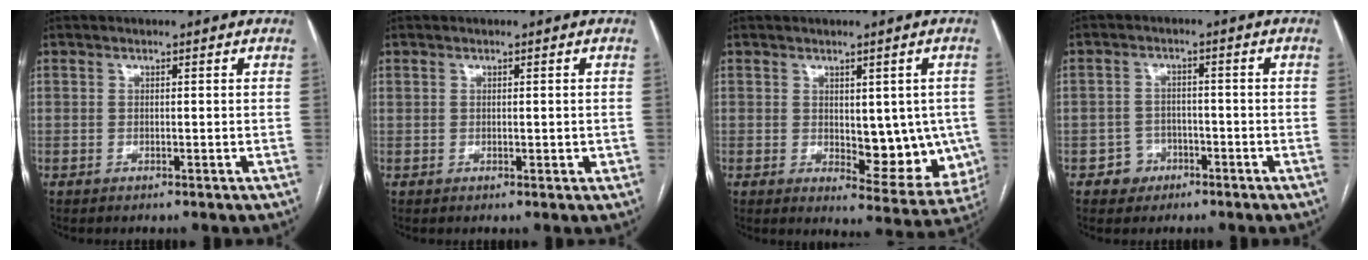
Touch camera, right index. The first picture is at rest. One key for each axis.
{"total": 1.3, "fx": 0.1, "fy": 0.7, "fz": 1.1, "tx": -0.019, "ty": 0.003, "tz": 0.007}
{"total": 10.3, "fx": -0.4, "fy": 4.9, "fz": 9.1, "tx": -0.091, "ty": -0.008, "tz": 0.008}
{"total": 3.6, "fx": -1.9, "fy": 3.1, "fz": 0.2, "tx": 0.004, "ty": 0.015, "tz": -0.028}